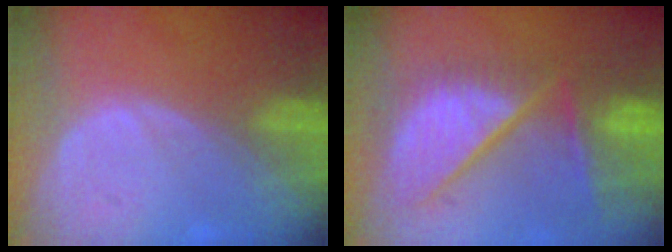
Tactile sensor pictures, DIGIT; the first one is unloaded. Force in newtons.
{"total": 12.6, "press": 10.3, "slide": 7.2}